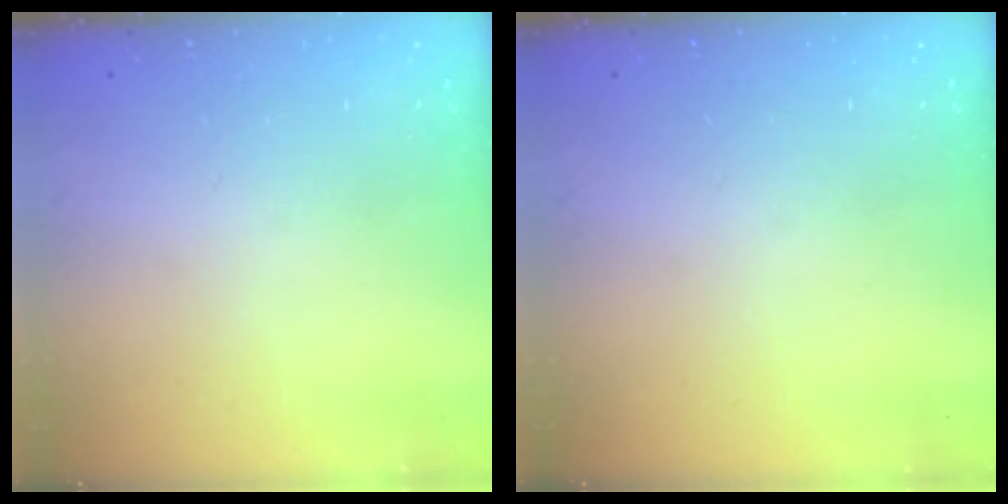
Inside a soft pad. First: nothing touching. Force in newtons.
{"total": 0.0}